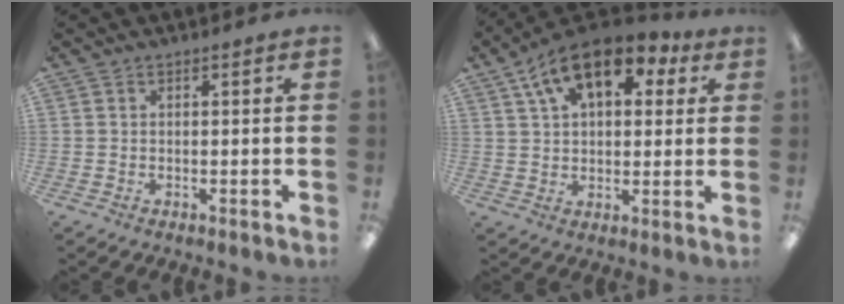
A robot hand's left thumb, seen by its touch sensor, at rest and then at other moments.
{"total": 14.5, "force": [7.5, 7.8, 9.7], "torque": [-0.153, -0.016, 0.130]}